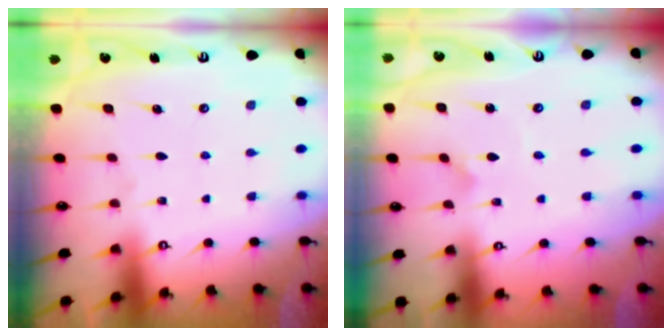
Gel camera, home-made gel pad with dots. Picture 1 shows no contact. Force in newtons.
{"total": 0.7, "press": 0.7, "slide": 0.1}